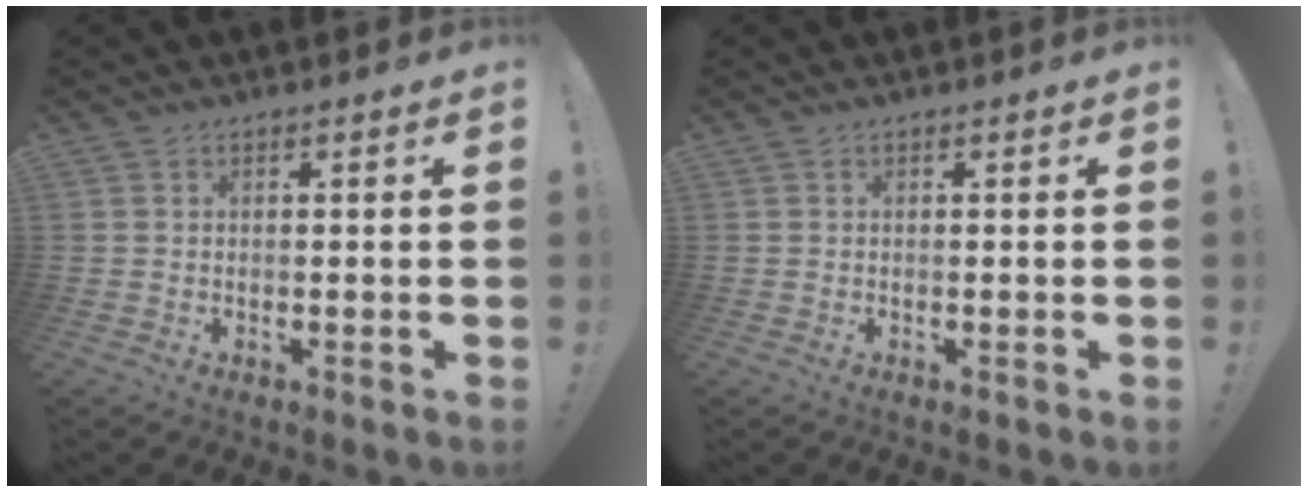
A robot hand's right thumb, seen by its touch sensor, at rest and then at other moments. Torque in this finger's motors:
{"motor_torque": [-0.01, 0.01, -0.02, 0.04, 0.00]}